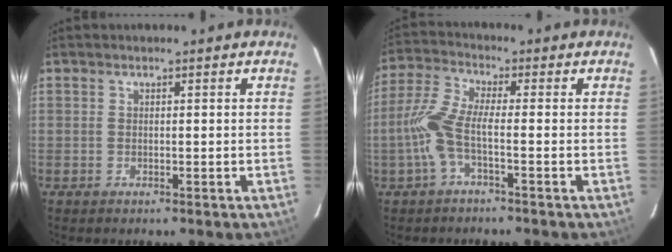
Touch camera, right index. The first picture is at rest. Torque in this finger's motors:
{"motor_torque": [0.91, -0.54, 0.71, 0.15]}